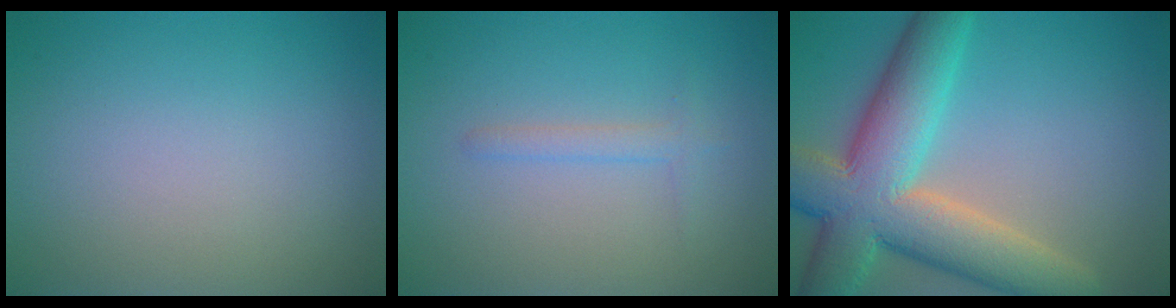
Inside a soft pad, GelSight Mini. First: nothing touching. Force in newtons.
{"total": 1.2, "press": 1.2, "slide": 0.1}
{"total": 11.2, "press": 11.2, "slide": 1.0}